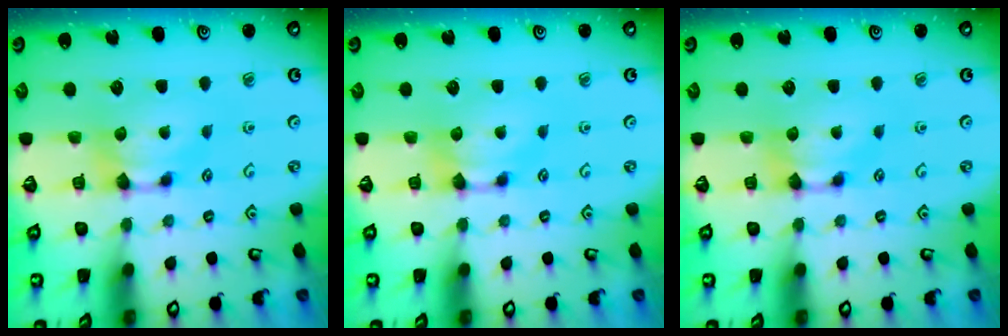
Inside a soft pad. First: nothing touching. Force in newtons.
{"total": 0.0}
{"total": 0.0}